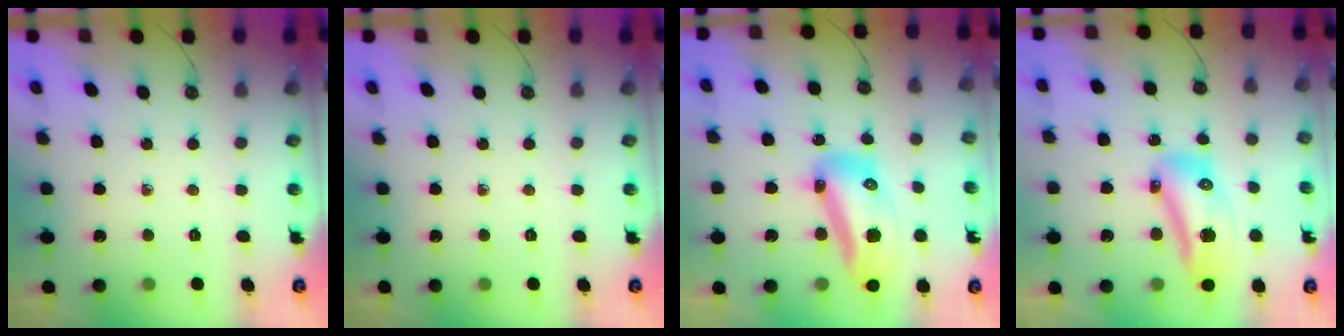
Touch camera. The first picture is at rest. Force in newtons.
{"total": 0.0}
{"total": 15.9, "press": 15.7, "slide": 1.8}
{"total": 14.0, "press": 13.9, "slide": 2.3}